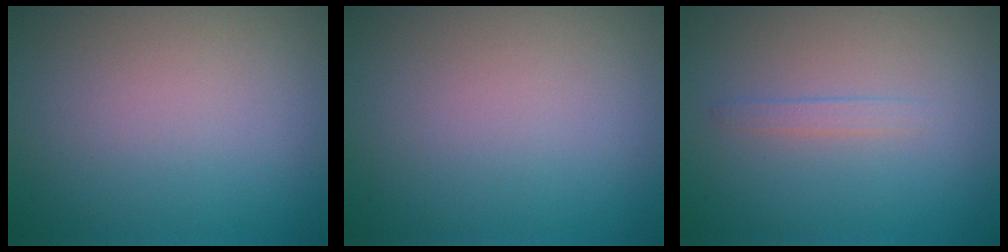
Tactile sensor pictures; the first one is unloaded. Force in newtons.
{"total": 0.0}
{"total": 0.9, "press": 0.9, "slide": 0.1}